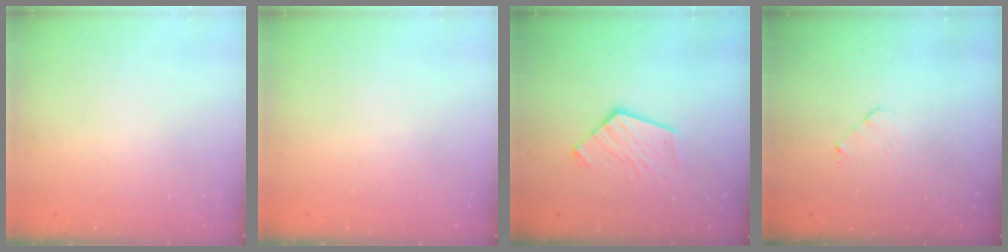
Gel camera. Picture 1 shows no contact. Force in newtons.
{"total": 0.0}
{"total": 12.7, "press": 12.7, "slide": 1.2}
{"total": 4.1, "press": 4.1, "slide": 0.3}